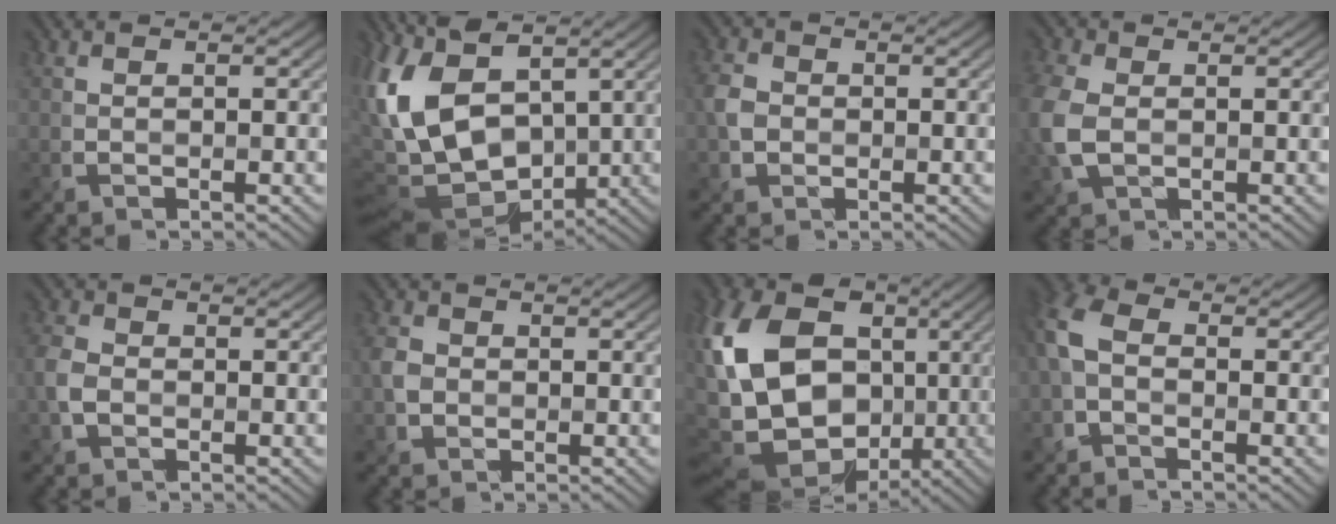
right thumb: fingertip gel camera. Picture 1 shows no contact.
{"total": 15.9, "force": [2.0, 9.4, 12.7], "torque": [-0.299, 0.007, 0.027]}
{"total": 2.8, "force": [-0.4, 2.5, 1.2], "torque": [-0.031, 0.002, -0.017]}
{"total": 6.1, "force": [-0.6, 4.2, 4.3], "torque": [-0.143, -0.005, -0.016]}
{"total": 3.4, "force": [-1.0, 2.6, 2.0], "torque": [-0.056, -0.002, -0.029]}
{"total": 2.5, "force": [-0.4, 2.2, 1.1], "torque": [-0.028, 0.001, -0.015]}
{"total": 19.7, "force": [-1.0, 14.5, 13.3], "torque": [-0.303, 0.005, -0.002]}
{"total": 4.6, "force": [-1.0, 3.1, 3.3], "torque": [-0.087, 0.008, -0.037]}